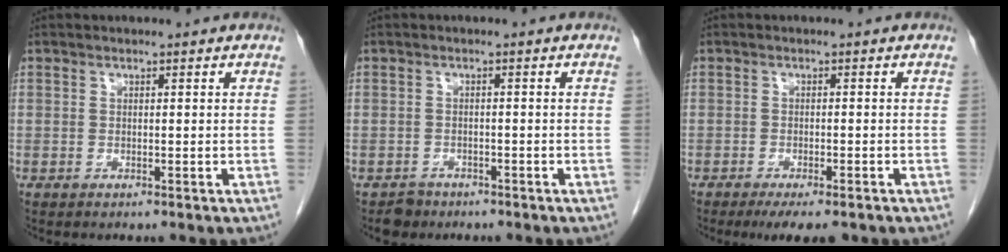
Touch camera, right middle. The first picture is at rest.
{"total": 2.0, "force": [-1.5, 1.3, 0.0], "torque": [-0.006, 0.005, -0.023]}
{"total": 6.0, "force": [-4.5, 1.5, 3.7], "torque": [-0.045, -0.009, -0.063]}